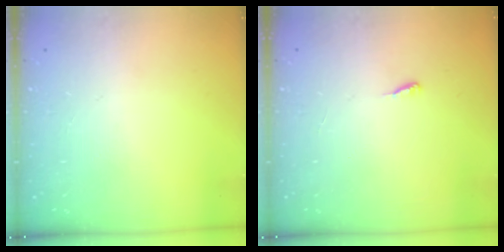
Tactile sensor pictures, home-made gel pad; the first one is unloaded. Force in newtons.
{"total": 4.1, "press": 4.0, "slide": 0.5}